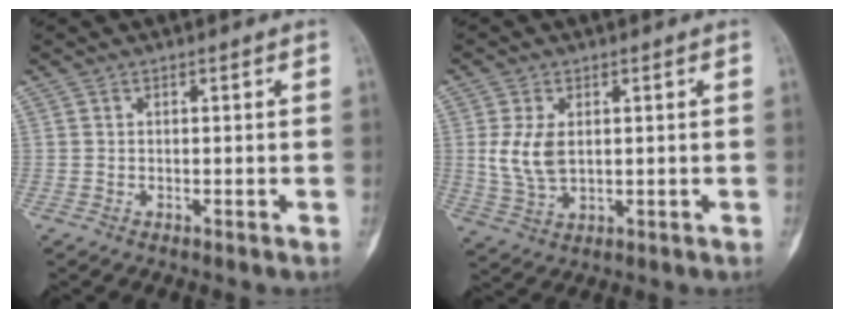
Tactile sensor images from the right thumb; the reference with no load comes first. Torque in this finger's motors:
{"motor_torque": [0.16, 0.16, 0.75, 0.12, 0.06]}